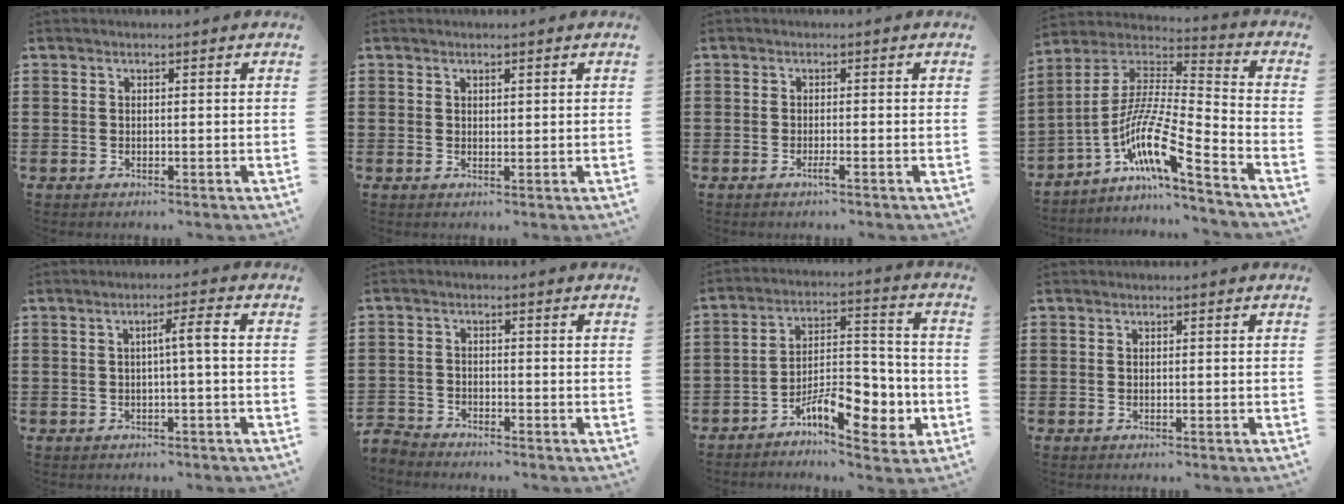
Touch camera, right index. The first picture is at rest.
{"total": 0.8, "force": [0.6, 0.4, 0.2], "torque": [-0.006, 0.003, 0.012]}
{"total": 1.3, "force": [-0.8, 0.0, 1.0], "torque": [-0.019, -0.004, -0.014]}
{"total": 11.8, "force": [-6.9, 1.2, 9.5], "torque": [-0.212, -0.026, -0.146]}
{"total": 3.2, "force": [-0.1, -0.1, 3.2], "torque": [-0.058, 0.001, -0.007]}
{"total": 2.4, "force": [-2.4, 0.4, -0.1], "torque": [-0.013, -0.003, -0.055]}
{"total": 10.7, "force": [-5.8, 4.9, 7.5], "torque": [-0.115, 0.021, -0.099]}
{"total": 0.0}